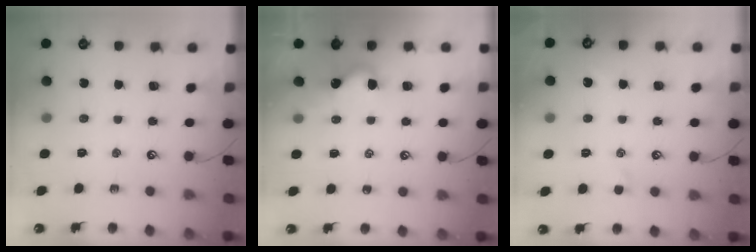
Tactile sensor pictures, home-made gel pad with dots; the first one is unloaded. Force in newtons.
{"total": 3.7, "press": 3.7, "slide": 0.4}
{"total": 0.5, "press": 0.2, "slide": 0.5}